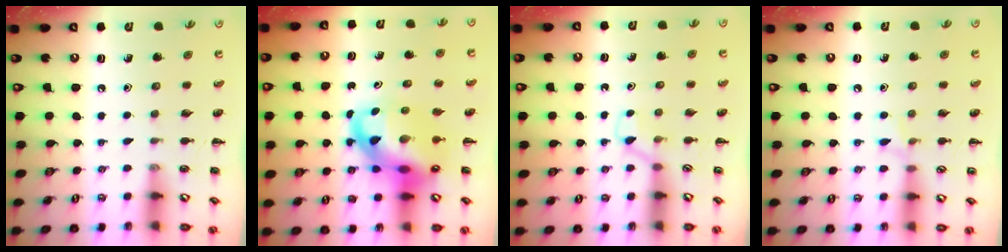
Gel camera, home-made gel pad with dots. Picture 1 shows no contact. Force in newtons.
{"total": 14.9, "press": 14.3, "slide": 4.1}
{"total": 2.1, "press": 2.0, "slide": 0.8}
{"total": 4.9, "press": 4.5, "slide": 1.8}